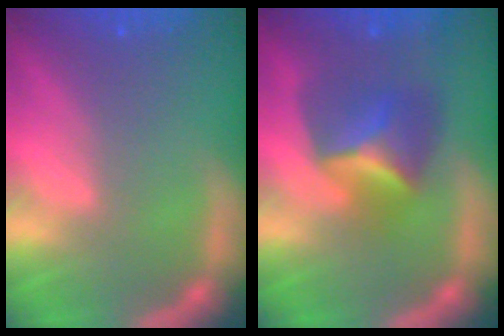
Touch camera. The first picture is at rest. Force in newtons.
{"total": 4.9}